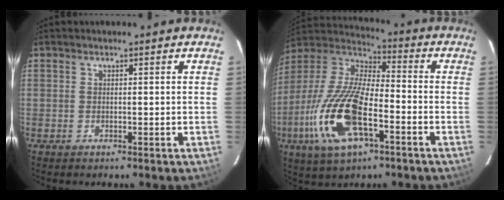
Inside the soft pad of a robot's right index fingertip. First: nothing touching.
{"total": 20.3, "force": [-7.7, 8.1, 16.9], "torque": [-0.363, -0.024, -0.152]}